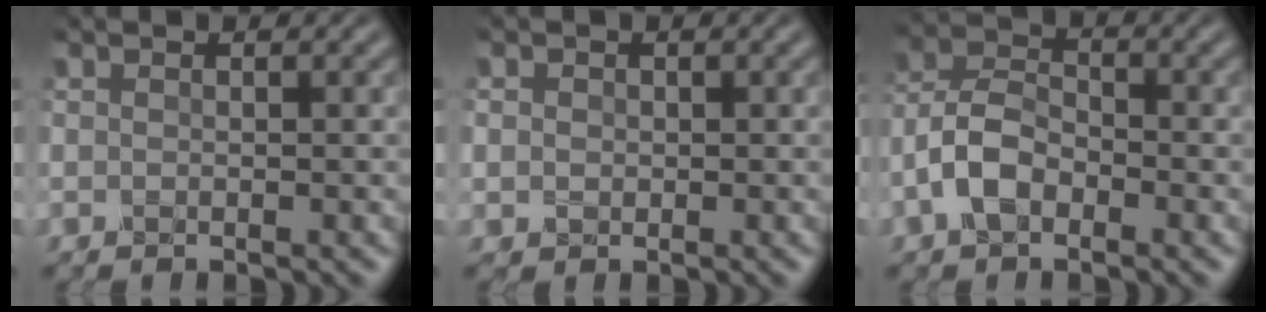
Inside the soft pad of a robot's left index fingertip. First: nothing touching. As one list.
[{"total": 2.9, "force": [1.0, 2.5, 1.1], "torque": [-0.001, 0.026, -0.008]}, {"total": 4.2, "force": [-2.0, 2.4, 2.8], "torque": [-0.062, 0.013, -0.045]}]